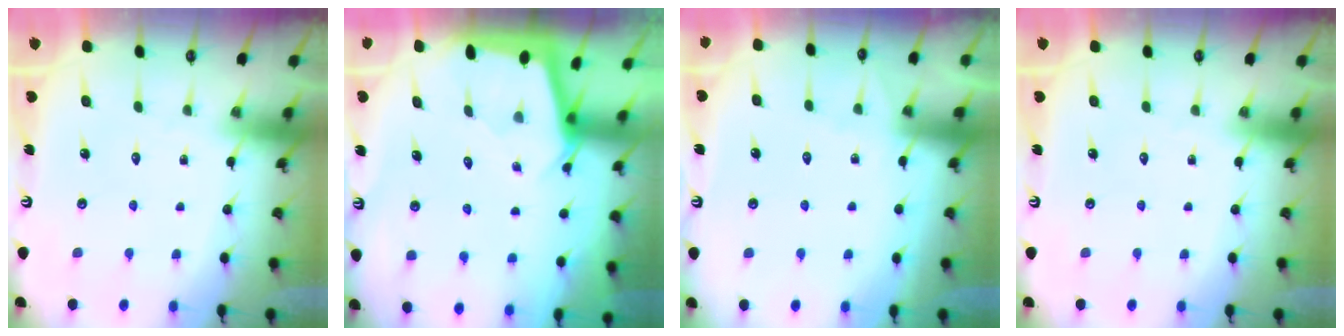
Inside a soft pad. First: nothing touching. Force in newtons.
{"total": 2.3, "press": 2.3, "slide": 0.1}
{"total": 4.8, "press": 4.7, "slide": 0.7}
{"total": 0.0}